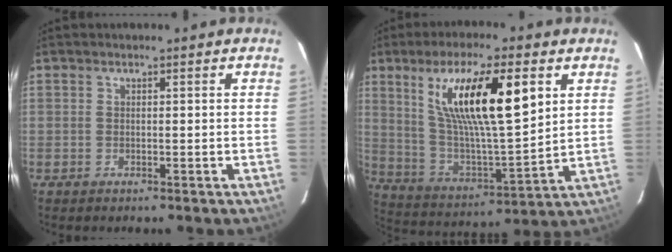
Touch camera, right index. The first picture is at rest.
{"total": 19.7, "force": [7.8, 4.9, 17.4], "torque": [-0.302, -0.001, 0.147]}